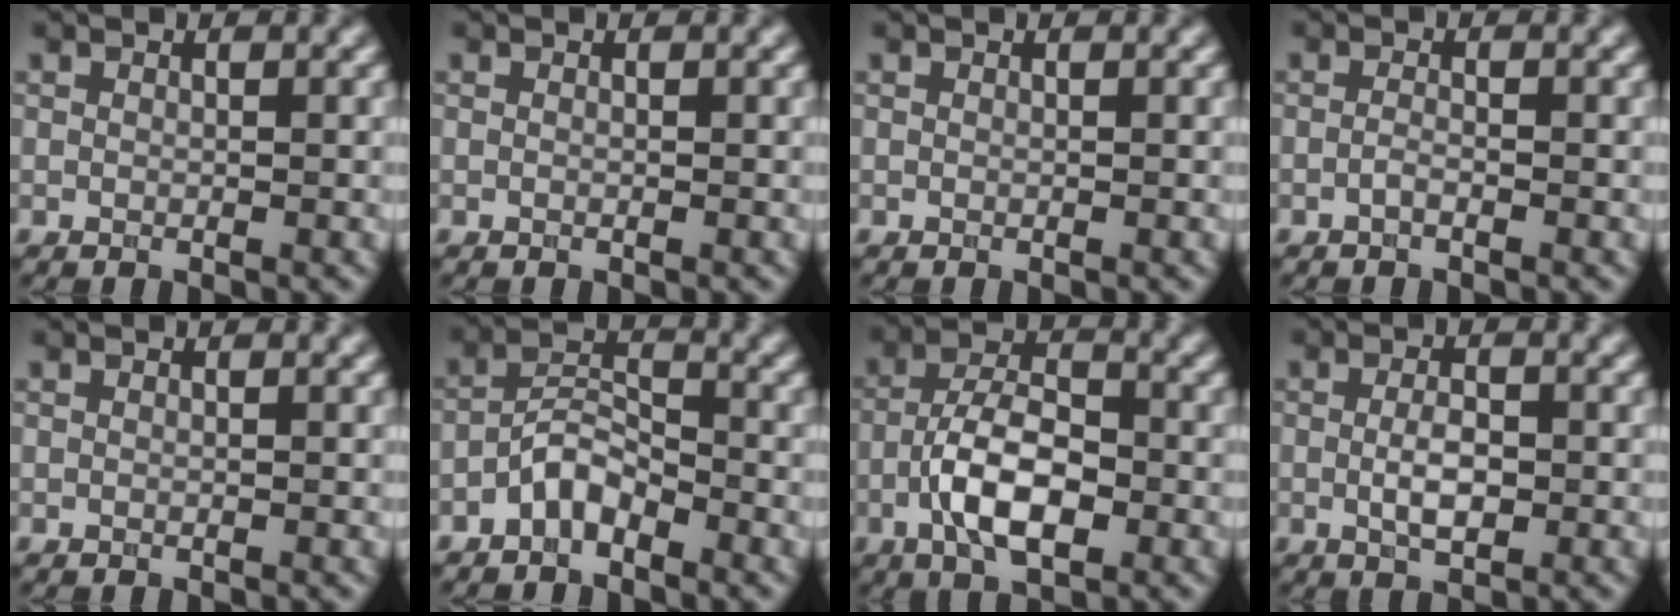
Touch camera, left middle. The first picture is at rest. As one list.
[{"total": 0.0}, {"total": 0.0}, {"total": 0.8, "force": [-0.5, 0.2, 0.6], "torque": [-0.013, -0.001, -0.010]}, {"total": 0.0}, {"total": 3.0, "force": [-2.2, 1.3, 1.6], "torque": [-0.027, 0.015, -0.047]}, {"total": 6.6, "force": [-2.3, 2.9, 5.4], "torque": [-0.098, 0.006, -0.049]}, {"total": 2.7, "force": [-0.3, 1.2, 2.4], "torque": [-0.048, -0.003, -0.005]}]